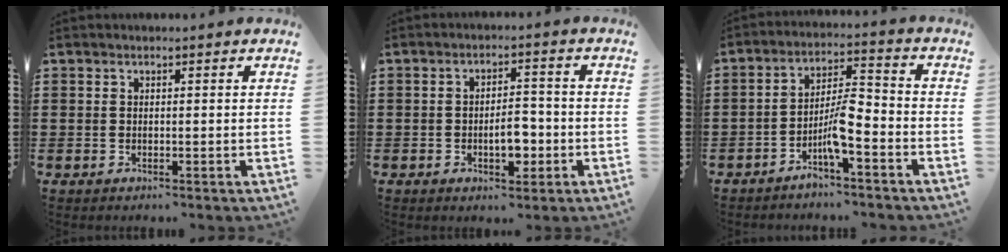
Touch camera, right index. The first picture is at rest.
{"total": 5.4, "force": [-1.5, 2.5, 4.5], "torque": [-0.062, 0.000, -0.028]}
{"total": 6.4, "force": [-3.6, 1.2, 5.2], "torque": [-0.110, -0.007, -0.071]}